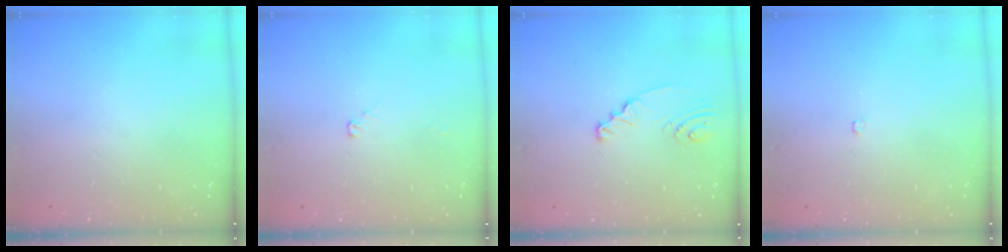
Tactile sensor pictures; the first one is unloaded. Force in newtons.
{"total": 3.0, "press": 3.0, "slide": 0.2}
{"total": 2.3, "press": 2.3, "slide": 0.2}
{"total": 2.1, "press": 2.1, "slide": 0.4}